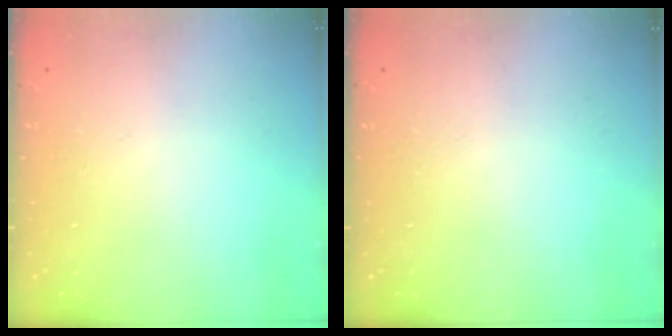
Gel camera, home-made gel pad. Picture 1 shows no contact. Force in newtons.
{"total": 0.0}